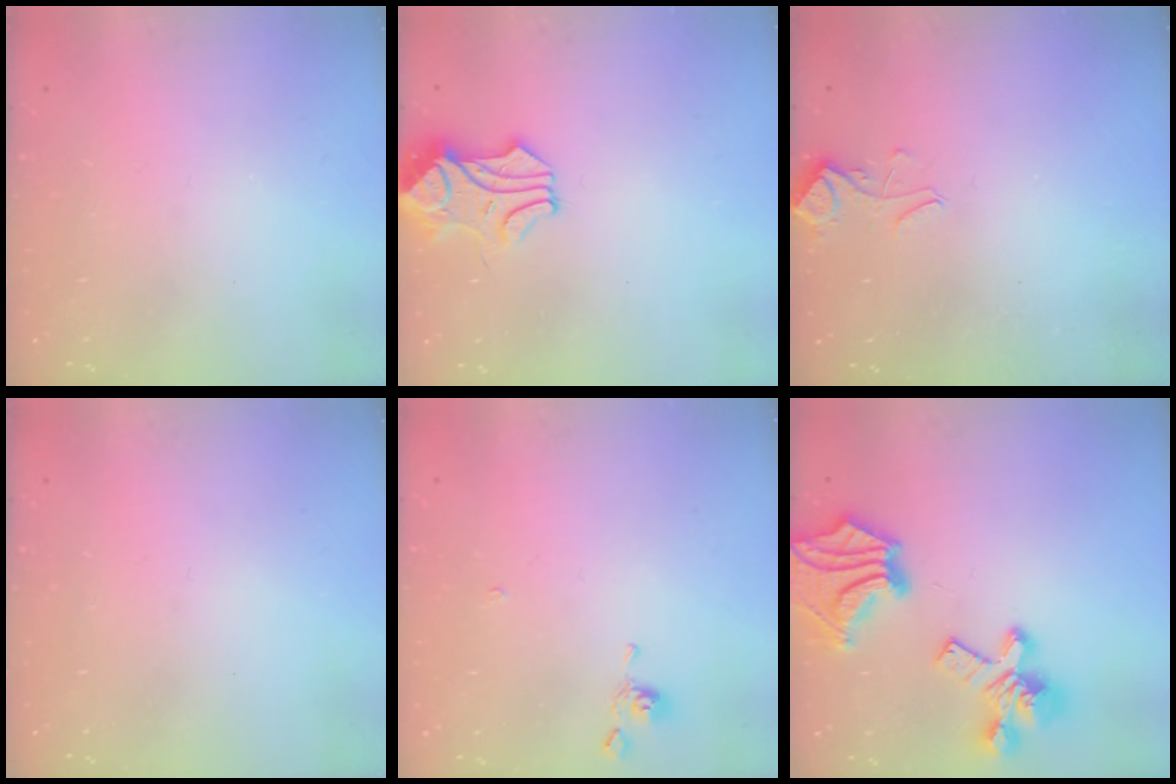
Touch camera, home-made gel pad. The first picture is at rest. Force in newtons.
{"total": 1.1, "press": 1.0, "slide": 0.2}
{"total": 2.5, "press": 2.5, "slide": 0.4}
{"total": 0.0}
{"total": 2.2, "press": 2.2, "slide": 0.3}
{"total": 15.7, "press": 15.2, "slide": 4.0}